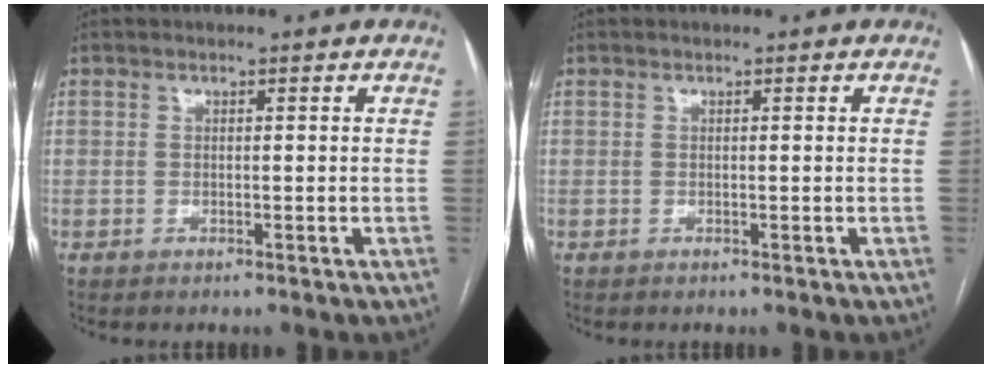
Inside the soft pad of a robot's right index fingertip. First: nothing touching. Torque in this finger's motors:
{"motor_torque": [-0.01, 0.01, 0.00, 0.00]}